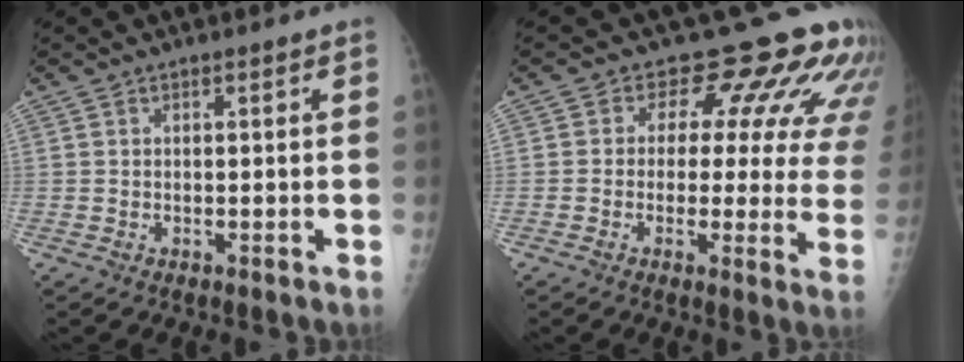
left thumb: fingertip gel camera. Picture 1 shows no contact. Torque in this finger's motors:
{"motor_torque": [0.14, 0.36, -0.04, -0.25, 0.06]}